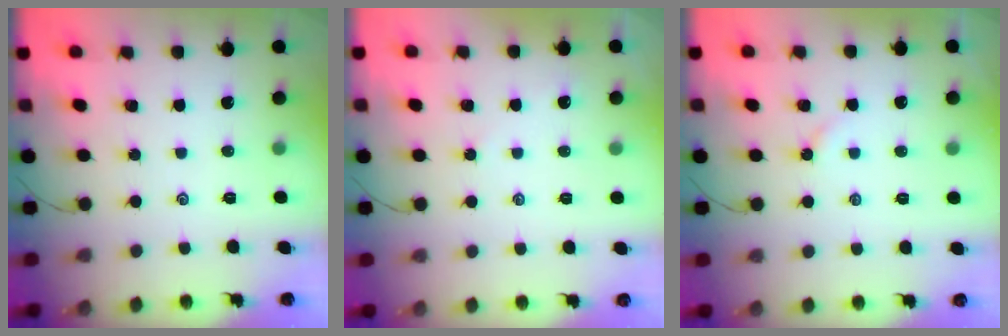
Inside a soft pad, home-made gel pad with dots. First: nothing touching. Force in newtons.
{"total": 1.4, "press": 1.4, "slide": 0.4}
{"total": 2.2, "press": 2.2, "slide": 0.4}